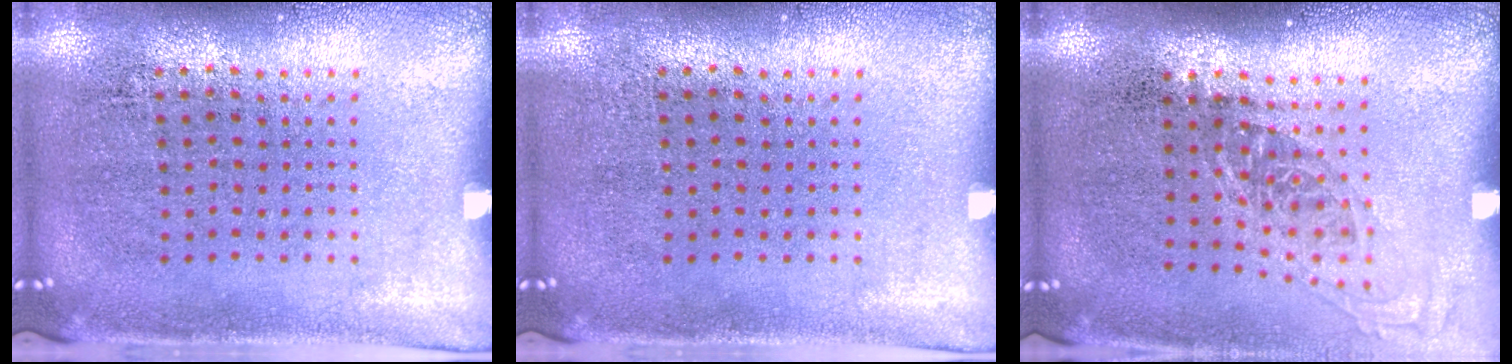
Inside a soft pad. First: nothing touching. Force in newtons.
{"total": 0.0}
{"total": 1.3, "press": 1.1, "slide": 0.8}